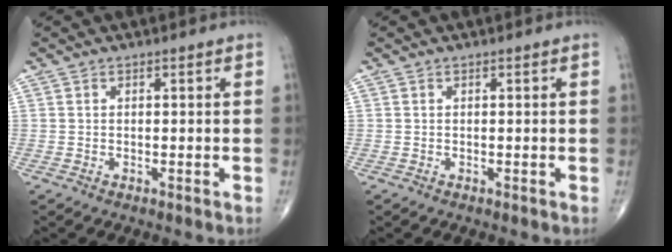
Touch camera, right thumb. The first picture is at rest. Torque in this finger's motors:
{"motor_torque": [0.00, 0.00, 0.02, 0.01, 0.02]}